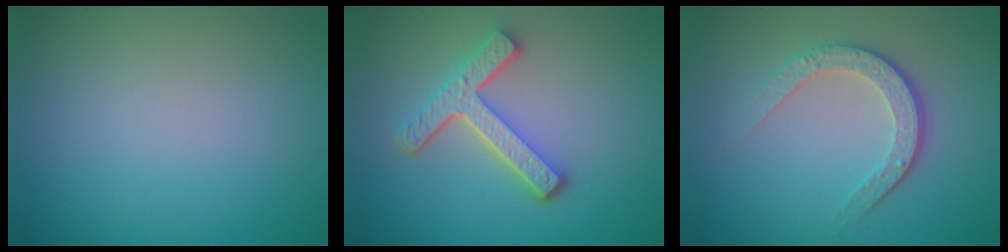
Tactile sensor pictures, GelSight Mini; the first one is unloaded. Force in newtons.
{"total": 4.5, "press": 3.4, "slide": 3.0}
{"total": 3.5, "press": 2.6, "slide": 2.3}